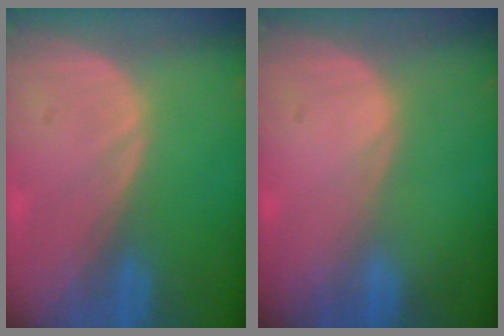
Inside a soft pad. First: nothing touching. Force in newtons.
{"total": 0.0}